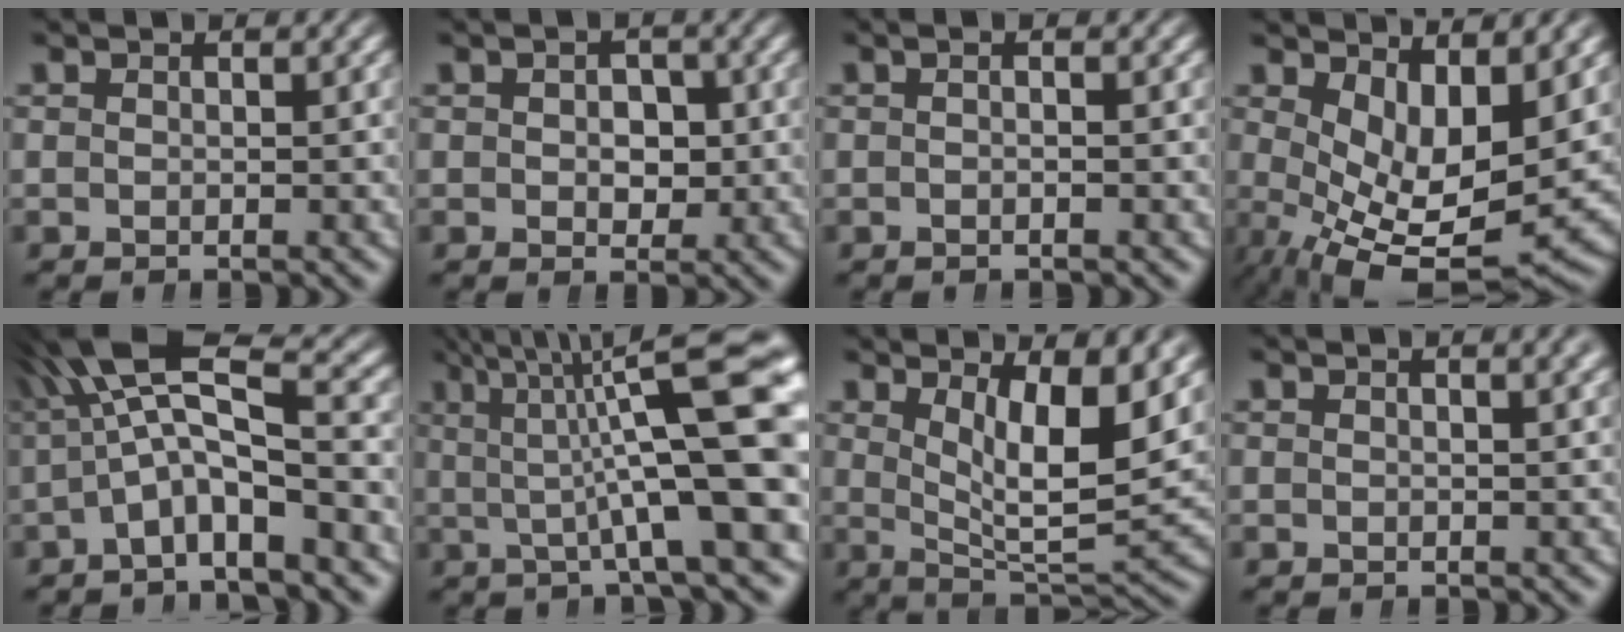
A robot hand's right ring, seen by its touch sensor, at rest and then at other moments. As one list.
[{"total": 2.0, "force": [0.0, 1.4, 1.3], "torque": [-0.004, -0.006, 0.004]}, {"total": 1.0, "force": [-0.3, -0.3, 0.9], "torque": [-0.009, 0.010, -0.012]}, {"total": 10.2, "force": [-2.1, 4.9, 8.7], "torque": [-0.139, -0.048, -0.008]}, {"total": 6.8, "force": [1.1, 3.0, 5.9], "torque": [-0.108, -0.001, 0.016]}, {"total": 9.8, "force": [2.2, 1.9, 9.4], "torque": [-0.099, 0.015, 0.033]}, {"total": 8.4, "force": [2.9, 3.2, 7.2], "torque": [-0.105, -0.021, 0.051]}, {"total": 1.0, "force": [0.7, -0.4, 0.5], "torque": [0.000, 0.005, 0.010]}]